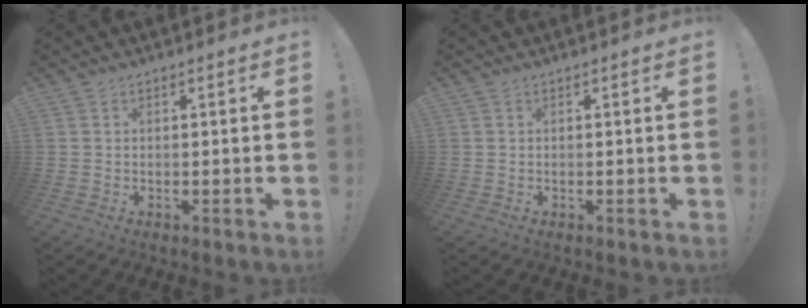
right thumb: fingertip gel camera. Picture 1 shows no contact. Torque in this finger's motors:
{"motor_torque": [0.00, 0.00, 0.01, 0.01, 0.04]}